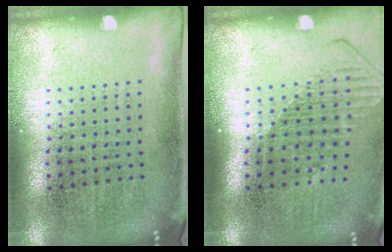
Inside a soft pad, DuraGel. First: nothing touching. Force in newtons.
{"total": 1.5, "press": 1.2, "slide": 1.0}